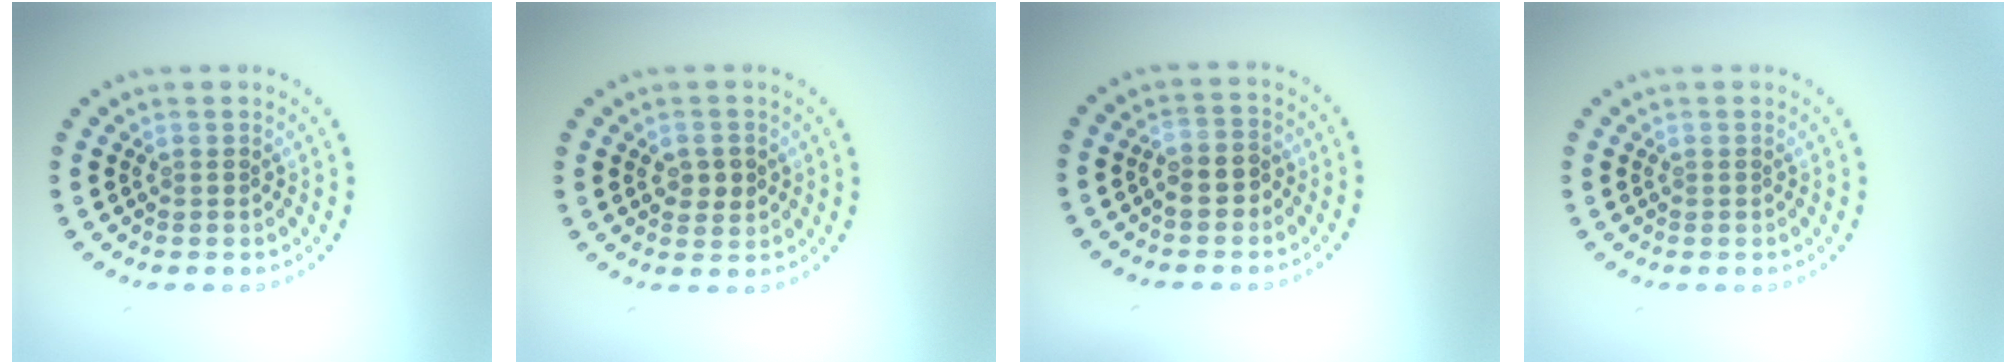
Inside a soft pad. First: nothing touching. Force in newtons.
{"total": 1.9, "press": 1.9, "slide": 0.2}
{"total": 1.8, "press": 1.7, "slide": 0.6}
{"total": 0.0}